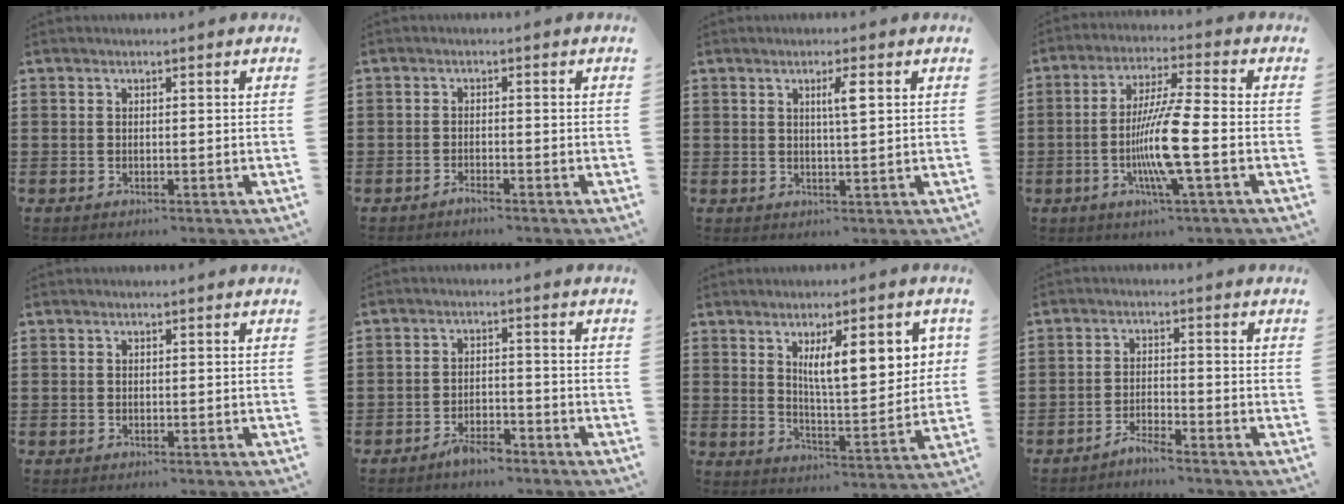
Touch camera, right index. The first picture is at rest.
{"total": 1.1, "force": [-1.1, -0.1, 0.3], "torque": [-0.004, 0.000, -0.020]}
{"total": 2.9, "force": [1.0, 0.2, 2.8], "torque": [-0.047, -0.002, 0.011]}
{"total": 10.0, "force": [-2.7, 0.3, 9.6], "torque": [-0.197, -0.017, -0.059]}
{"total": 0.0}
{"total": 3.2, "force": [-2.8, 1.0, 1.3], "torque": [-0.022, 0.010, -0.052]}
{"total": 10.1, "force": [3.7, 3.2, 8.8], "torque": [-0.150, 0.002, 0.058]}
{"total": 2.4, "force": [-2.4, -0.3, 0.4], "torque": [-0.009, 0.004, -0.048]}